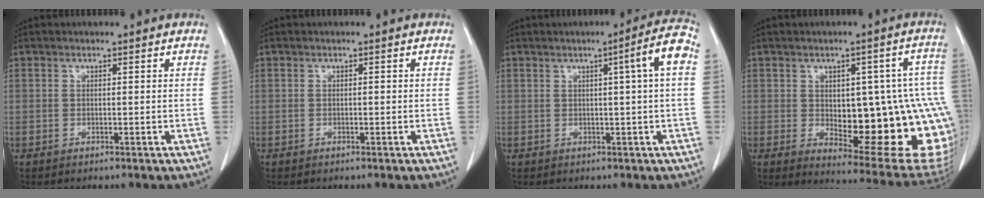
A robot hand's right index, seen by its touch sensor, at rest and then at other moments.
{"total": 0.0}
{"total": 5.4, "force": [0.9, -0.8, 5.3], "torque": [-0.073, 0.006, 0.013]}
{"total": 21.1, "force": [-2.4, 7.7, 19.5], "torque": [-0.170, 0.022, 0.003]}